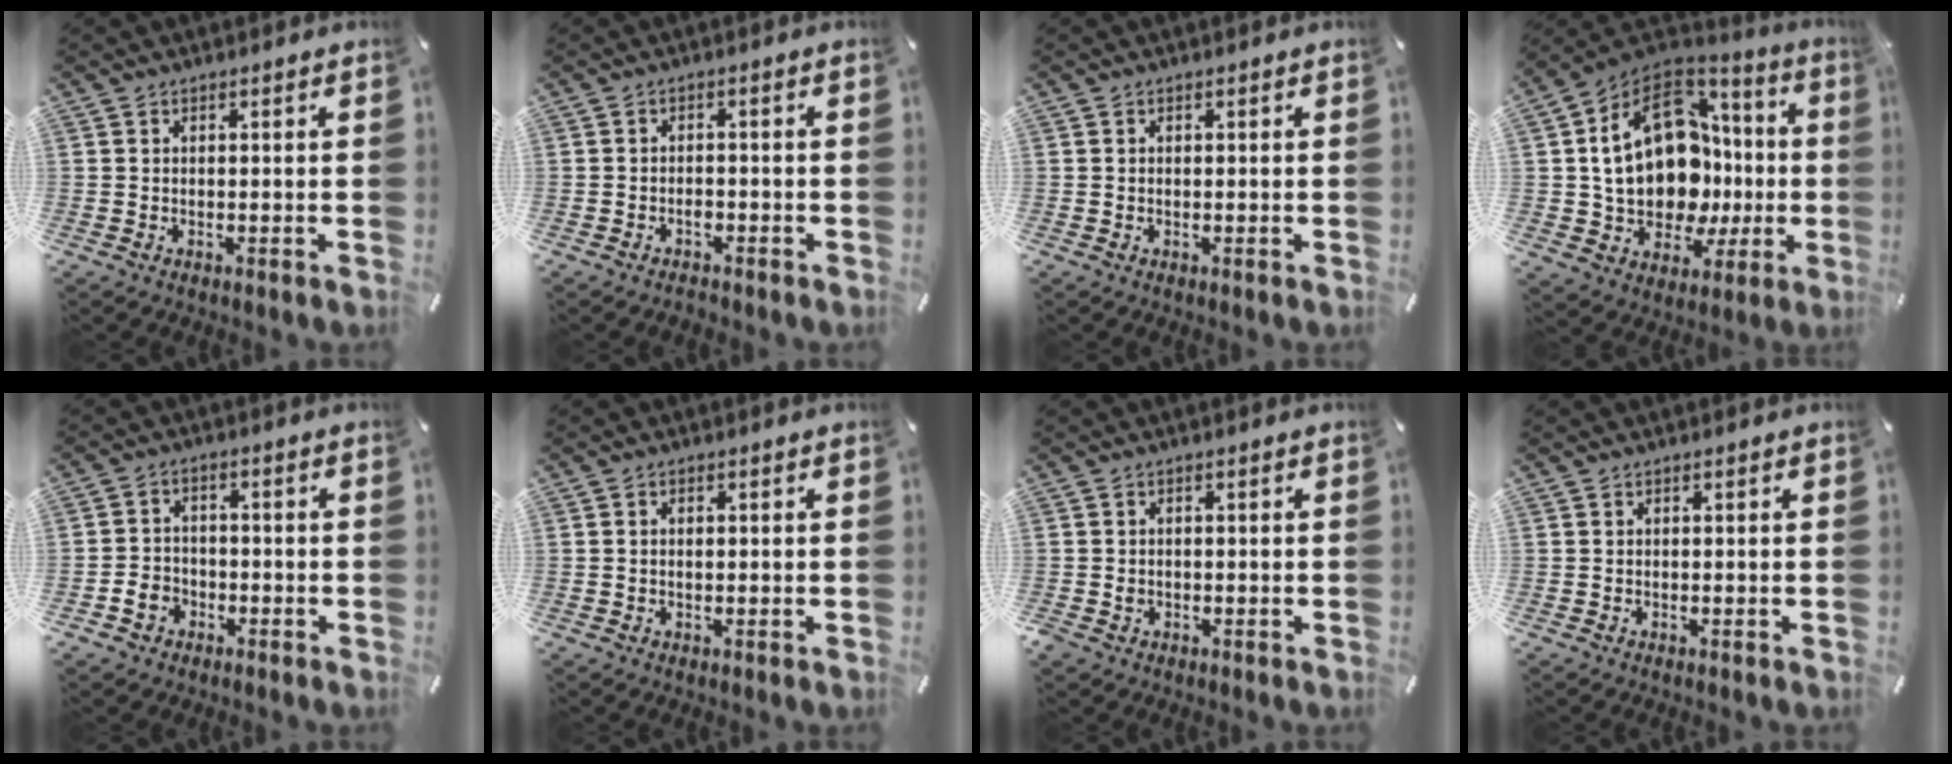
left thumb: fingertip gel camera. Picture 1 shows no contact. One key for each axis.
{"total": 2.2, "fx": -1.4, "fy": 1.2, "fz": 1.1, "tx": -0.022, "ty": 0.006, "tz": -0.029}
{"total": 0.0}
{"total": 23.6, "fx": 1.7, "fy": 17.2, "fz": 16.1, "tx": -0.313, "ty": -0.011, "tz": 0.049}
{"total": 4.8, "fx": -2.5, "fy": 3.8, "fz": 1.5, "tx": -0.022, "ty": 0.014, "tz": -0.043}
{"total": 1.2, "fx": 0.1, "fy": 0.8, "fz": 0.9, "tx": -0.019, "ty": 0.003, "tz": 0.000}
{"total": 1.5, "fx": -0.5, "fy": 1.3, "fz": 0.5, "tx": -0.010, "ty": 0.004, "tz": -0.013}
{"total": 0.0}